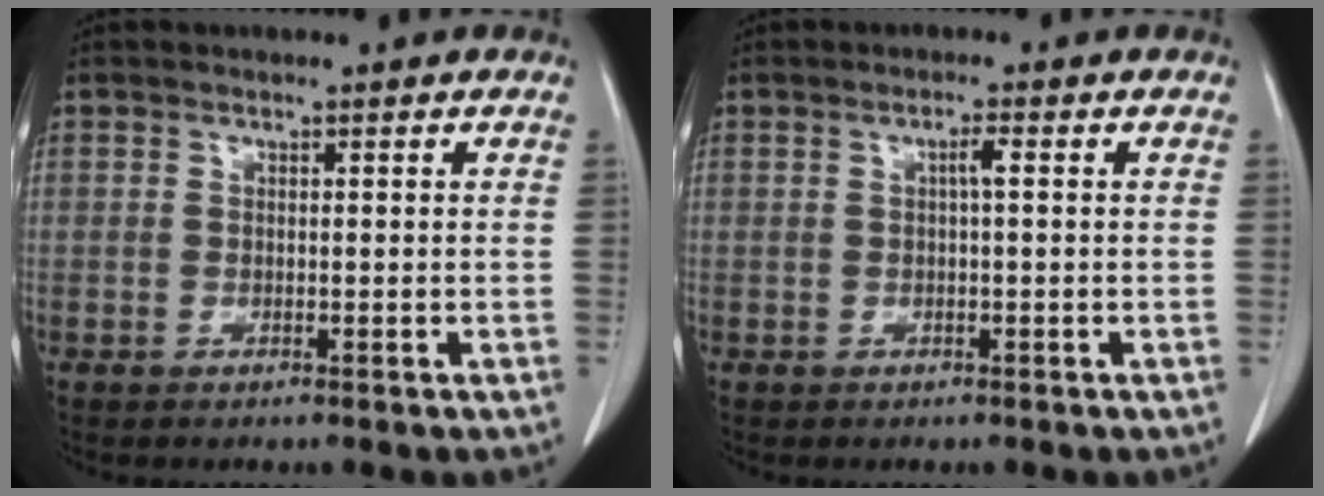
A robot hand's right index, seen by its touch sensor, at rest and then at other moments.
{"total": 1.5, "force": [0.2, 0.1, 1.5], "torque": [-0.026, 0.004, 0.003]}